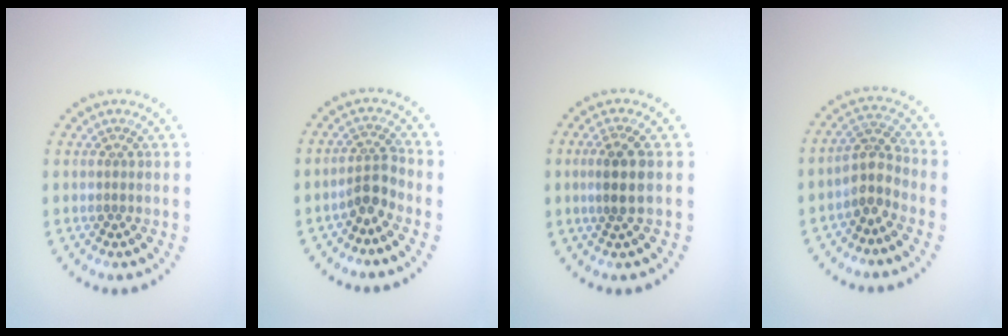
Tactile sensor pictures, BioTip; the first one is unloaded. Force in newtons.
{"total": 2.4, "press": 1.8, "slide": 1.5}
{"total": 2.6, "press": 2.3, "slide": 1.2}
{"total": 2.9, "press": 2.3, "slide": 1.7}